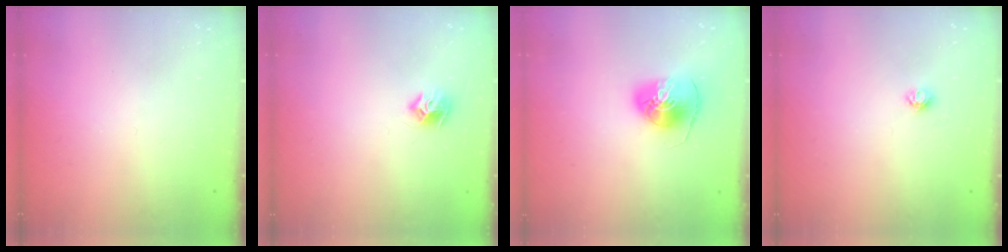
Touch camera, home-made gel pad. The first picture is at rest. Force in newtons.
{"total": 7.5, "press": 7.5, "slide": 0.1}
{"total": 7.5, "press": 7.5, "slide": 0.7}
{"total": 3.8, "press": 3.8, "slide": 0.5}